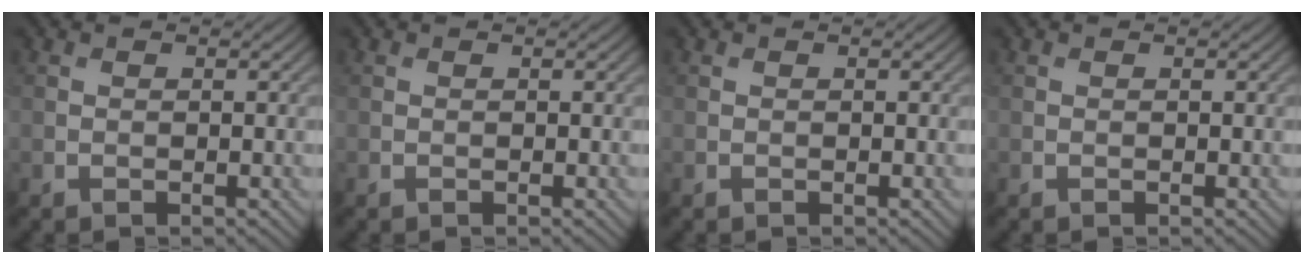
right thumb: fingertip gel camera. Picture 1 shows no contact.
{"total": 0.0}
{"total": 0.0}
{"total": 0.0}